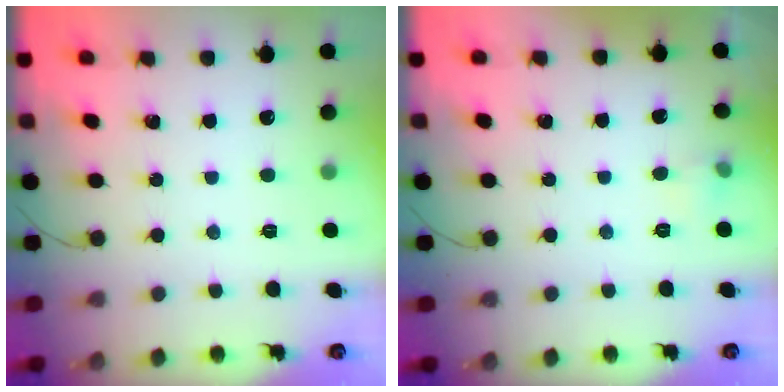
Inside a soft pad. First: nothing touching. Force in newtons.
{"total": 3.7, "press": 3.5, "slide": 1.0}